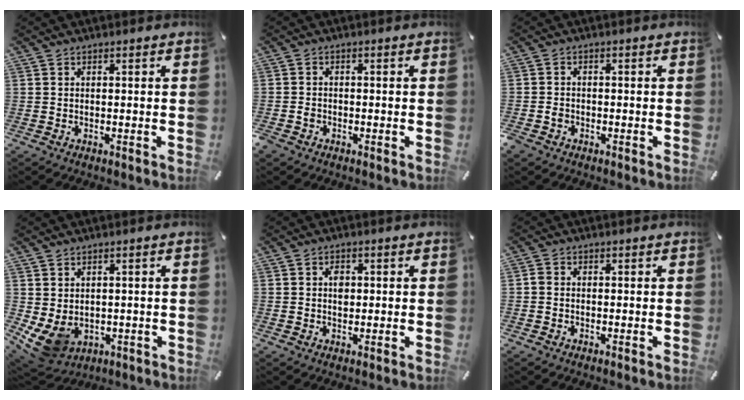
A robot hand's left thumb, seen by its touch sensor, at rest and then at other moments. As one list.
[{"total": 1.9, "force": [-1.1, 1.4, 0.7], "torque": [-0.012, 0.006, -0.023]}, {"total": 2.2, "force": [-1.2, 1.6, 0.8], "torque": [-0.014, 0.007, -0.025]}, {"total": 6.3, "force": [-0.2, 5.4, 3.2], "torque": [-0.068, -0.010, -0.003]}, {"total": 2.8, "force": [0.3, 2.1, 1.8], "torque": [-0.015, -0.004, -0.002]}, {"total": 1.0, "force": [-0.3, 0.8, 0.5], "torque": [-0.007, 0.004, -0.008]}]